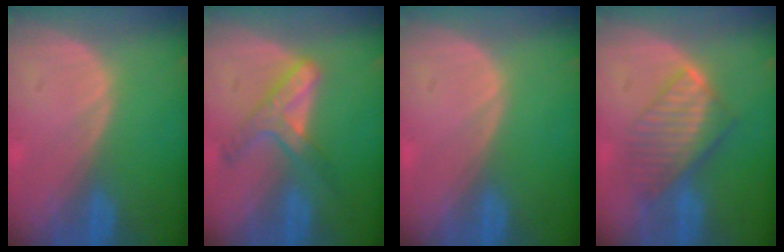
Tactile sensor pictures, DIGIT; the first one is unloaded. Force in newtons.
{"total": 6.2, "press": 5.6, "slide": 2.7}
{"total": 0.0}
{"total": 7.6, "press": 6.9, "slide": 3.2}